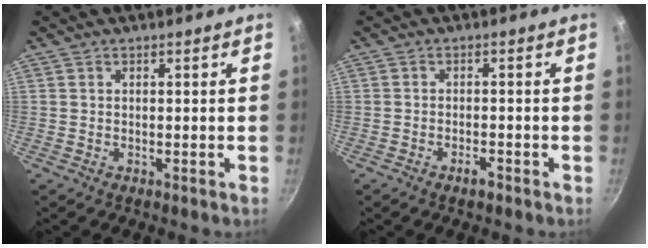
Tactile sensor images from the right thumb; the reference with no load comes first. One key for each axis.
{"total": 2.0, "fx": -1.5, "fy": 0.7, "fz": 1.2, "tx": -0.018, "ty": 0.014, "tz": -0.025}